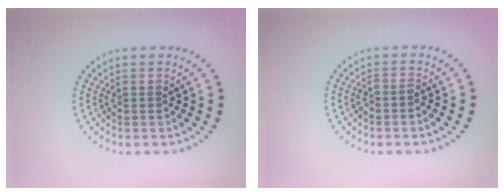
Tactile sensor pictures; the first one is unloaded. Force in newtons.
{"total": 0.7, "press": 0.5, "slide": 0.5}